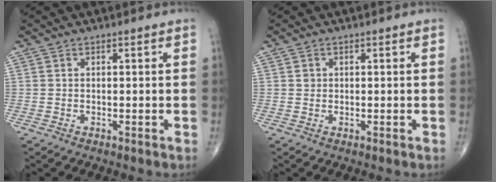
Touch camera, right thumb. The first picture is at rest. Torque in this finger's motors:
{"motor_torque": [0.51, 0.48, 0.11, 0.01, -0.02]}